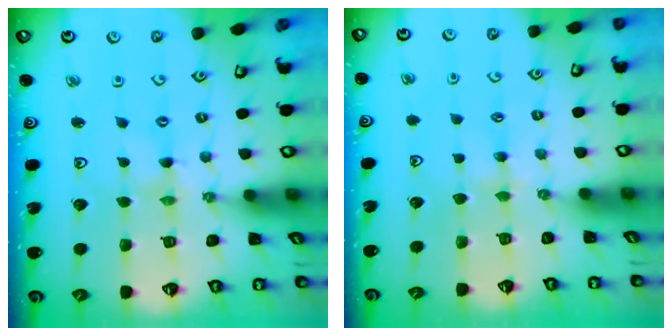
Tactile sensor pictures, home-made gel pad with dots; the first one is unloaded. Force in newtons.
{"total": 3.1, "press": 3.0, "slide": 0.4}